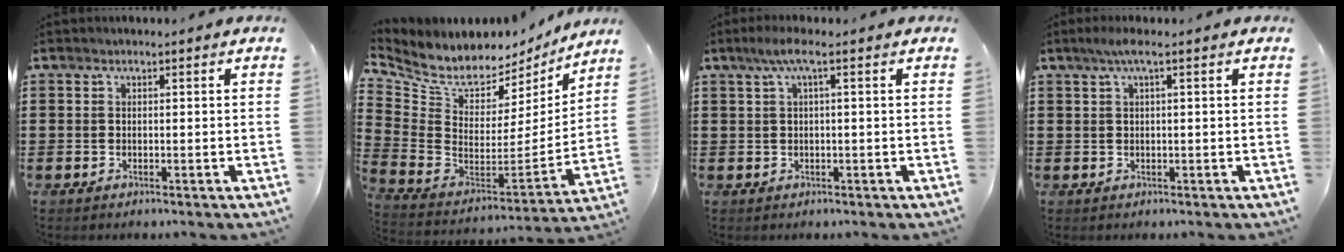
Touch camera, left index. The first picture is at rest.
{"total": 6.1, "force": [5.3, 2.9, 0.9], "torque": [-0.061, -0.052, 0.091]}
{"total": 2.9, "force": [0.8, 0.2, 2.8], "torque": [-0.055, 0.003, 0.011]}
{"total": 2.2, "force": [0.8, 0.1, 2.1], "torque": [-0.041, 0.000, 0.015]}